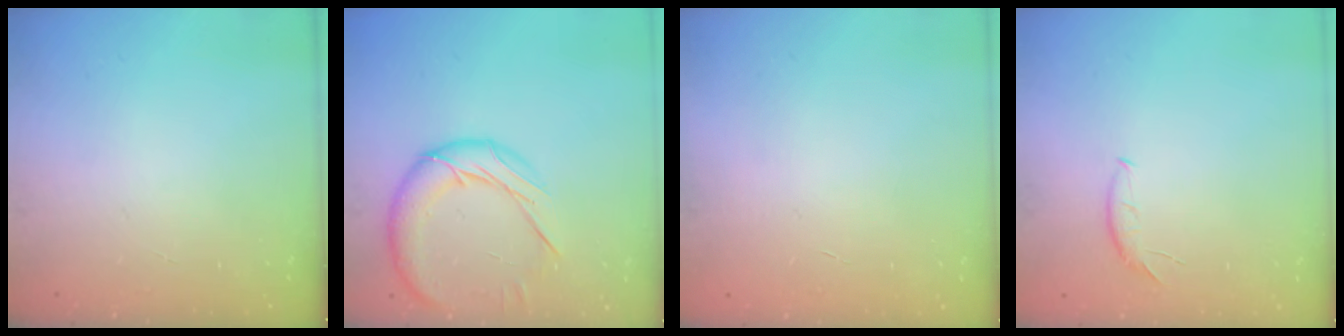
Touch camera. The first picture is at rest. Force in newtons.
{"total": 14.2, "press": 14.2, "slide": 0.8}
{"total": 0.6, "press": 0.6, "slide": 0.2}
{"total": 5.5, "press": 5.5, "slide": 0.5}